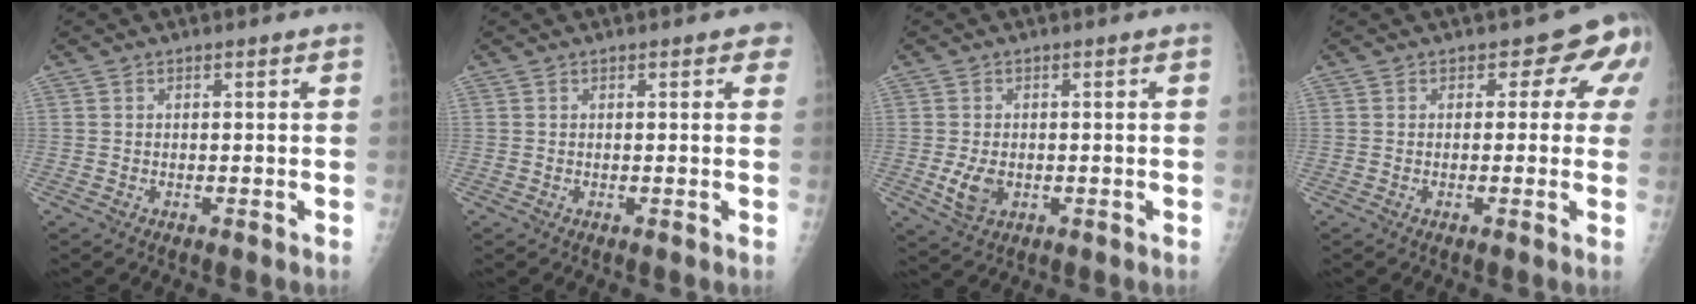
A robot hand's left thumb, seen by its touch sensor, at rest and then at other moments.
{"total": 2.0, "force": [1.1, 0.9, 1.4], "torque": [-0.005, 0.000, 0.010]}
{"total": 4.5, "force": [-0.8, 3.1, 3.3], "torque": [-0.060, -0.007, -0.008]}
{"total": 5.5, "force": [2.3, 4.0, 3.0], "torque": [0.006, -0.002, 0.009]}